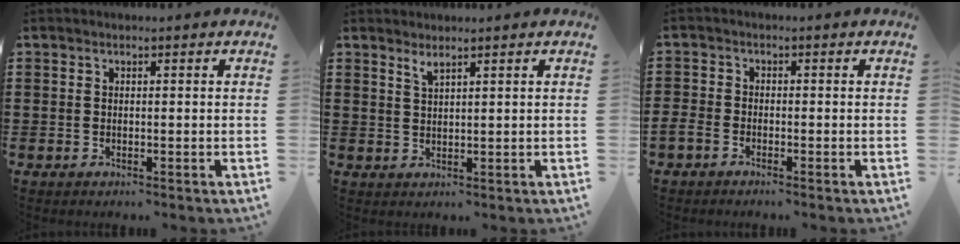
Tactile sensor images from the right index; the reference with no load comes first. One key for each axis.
{"total": 1.7, "fx": 1.5, "fy": 0.2, "fz": 0.8, "tx": -0.018, "ty": 0.001, "tz": 0.028}
{"total": 1.7, "fx": -1.6, "fy": 0.6, "fz": 0.4, "tx": -0.019, "ty": 0.001, "tz": -0.035}